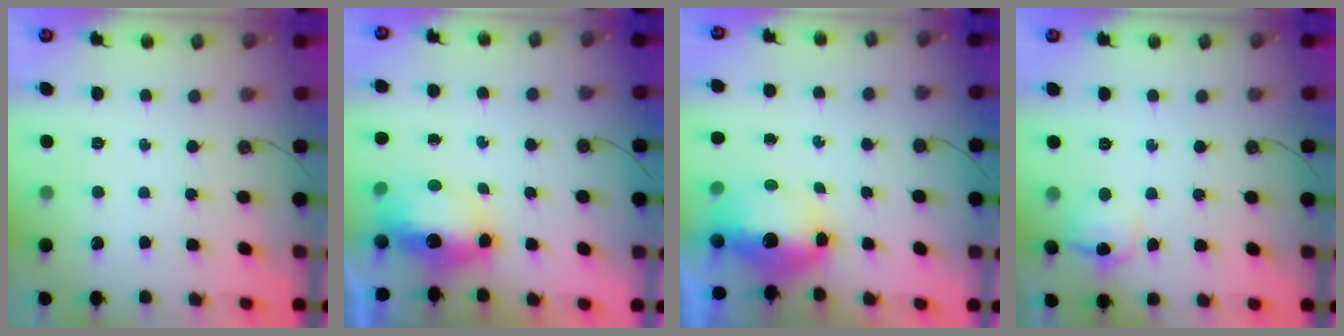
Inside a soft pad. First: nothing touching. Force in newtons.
{"total": 8.2, "press": 8.1, "slide": 0.9}
{"total": 16.4, "press": 10.0, "slide": 13.0}
{"total": 9.1, "press": 9.1, "slide": 0.9}